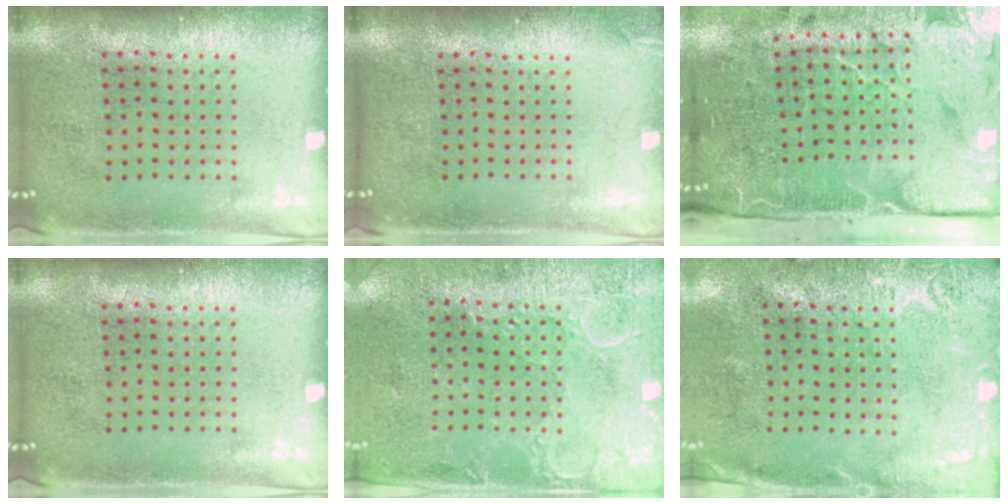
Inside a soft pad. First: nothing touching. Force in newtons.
{"total": 0.9, "press": 0.9, "slide": 0.2}
{"total": 5.2, "press": 4.1, "slide": 3.2}
{"total": 0.0}
{"total": 2.7, "press": 2.5, "slide": 0.9}
{"total": 2.6, "press": 2.2, "slide": 1.4}